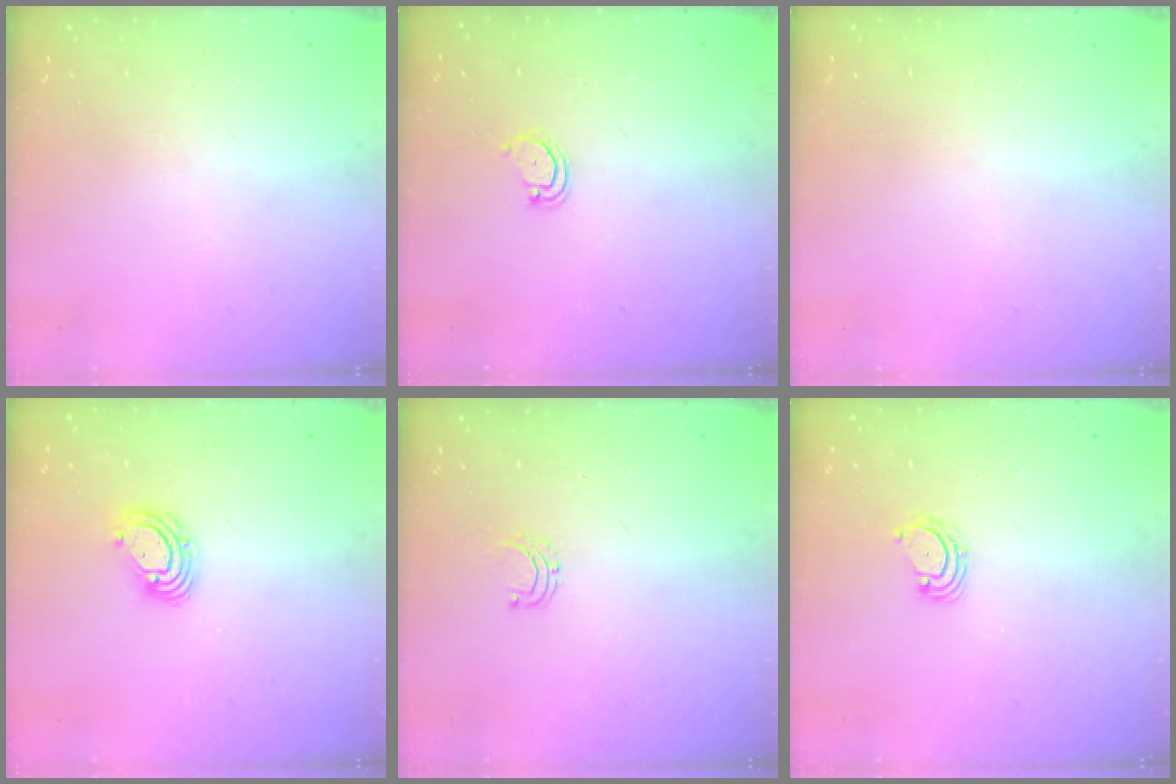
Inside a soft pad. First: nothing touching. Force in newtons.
{"total": 3.3, "press": 3.3, "slide": 0.5}
{"total": 0.0}
{"total": 6.4, "press": 6.3, "slide": 1.2}
{"total": 3.6, "press": 3.5, "slide": 0.4}
{"total": 3.1, "press": 3.1, "slide": 0.5}